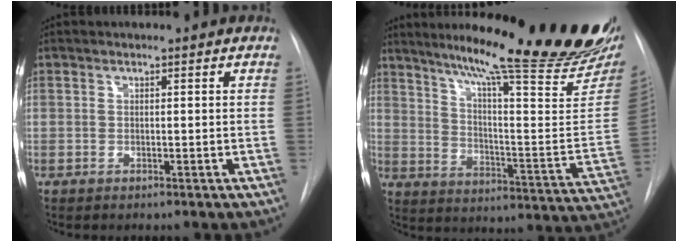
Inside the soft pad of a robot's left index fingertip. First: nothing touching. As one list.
[{"total": 27.7, "force": [22.1, 2.1, 16.6], "torque": [-0.231, -0.084, 0.288]}]